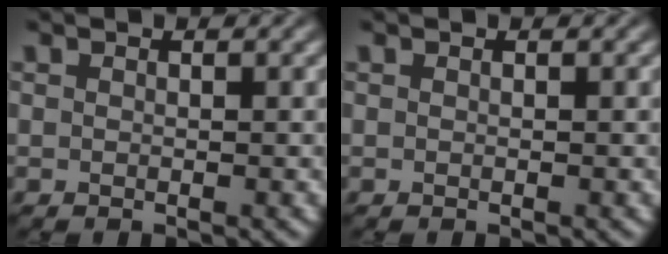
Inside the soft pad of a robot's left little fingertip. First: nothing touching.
{"total": 0.0}